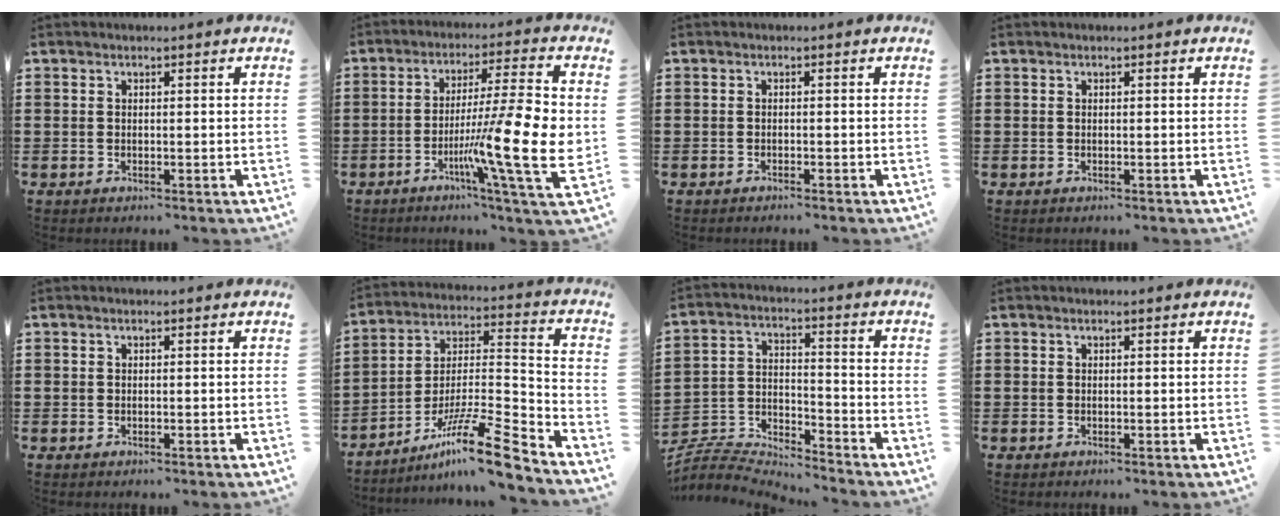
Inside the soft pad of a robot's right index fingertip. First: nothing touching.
{"total": 15.8, "force": [-2.8, 1.4, 15.5], "torque": [-0.256, -0.019, -0.047]}
{"total": 0.7, "force": [-0.6, -0.2, 0.2], "torque": [-0.006, -0.005, -0.012]}
{"total": 0.0}
{"total": 0.0}
{"total": 13.6, "force": [-10.1, 1.5, 8.9], "torque": [-0.144, 0.026, -0.184]}
{"total": 4.9, "force": [-4.9, 0.6, 0.6], "torque": [-0.034, -0.010, -0.104]}
{"total": 0.0}